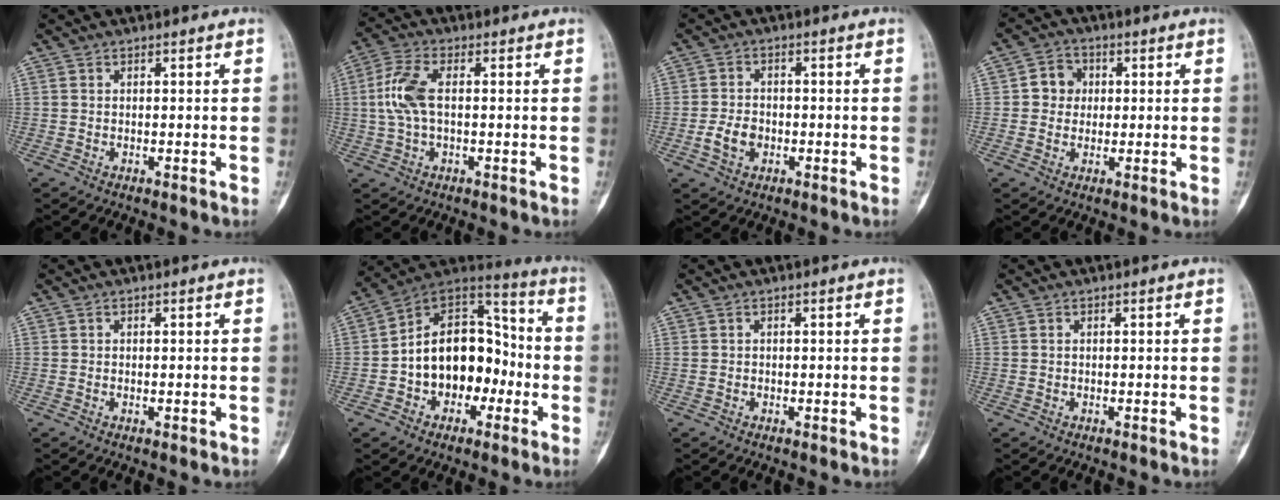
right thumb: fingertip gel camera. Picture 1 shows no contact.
{"total": 7.5, "force": [0.5, 3.5, 6.6], "torque": [-0.164, 0.015, 0.007]}
{"total": 4.6, "force": [-1.4, 3.3, 2.9], "torque": [-0.050, 0.011, -0.026]}
{"total": 5.1, "force": [0.6, 4.7, 2.0], "torque": [-0.005, 0.007, 0.002]}
{"total": 0.6, "force": [-0.1, 0.3, 0.5], "torque": [-0.010, -0.001, 0.000]}
{"total": 18.2, "force": [-3.4, 12.9, 12.4], "torque": [-0.142, 0.060, -0.055]}
{"total": 0.0}
{"total": 0.0}